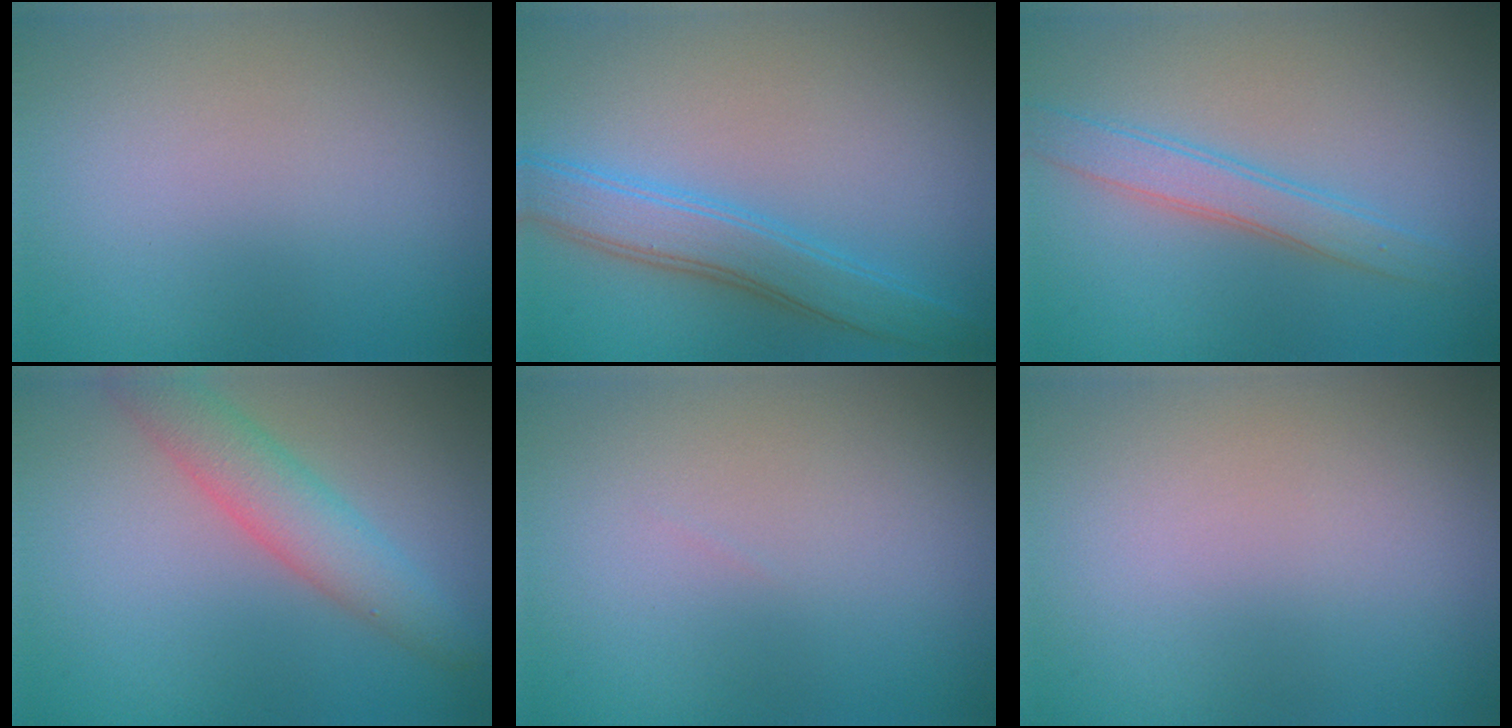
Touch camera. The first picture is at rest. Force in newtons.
{"total": 4.0, "press": 4.0, "slide": 0.1}
{"total": 2.9, "press": 2.9, "slide": 0.1}
{"total": 4.2, "press": 4.2, "slide": 0.1}
{"total": 0.0}
{"total": 0.0}